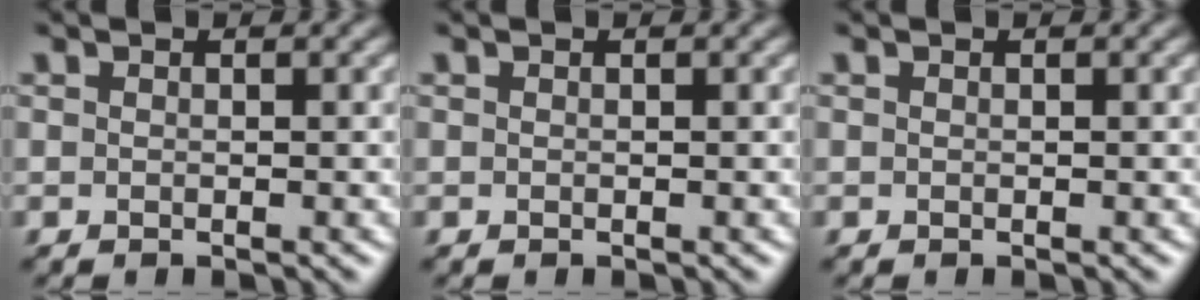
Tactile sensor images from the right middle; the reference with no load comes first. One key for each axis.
{"total": 0.0}
{"total": 0.0}